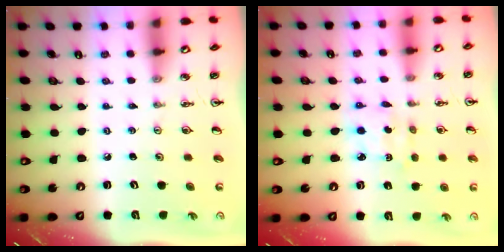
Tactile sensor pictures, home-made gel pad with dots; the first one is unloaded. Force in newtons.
{"total": 2.9, "press": 2.9, "slide": 0.2}